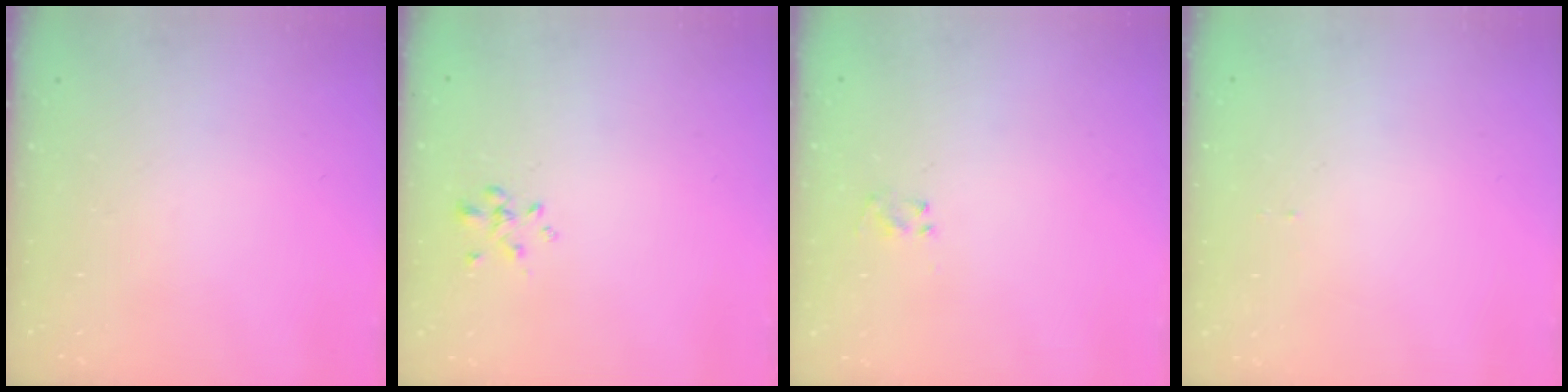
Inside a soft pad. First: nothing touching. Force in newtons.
{"total": 0.6, "press": 0.5, "slide": 0.3}
{"total": 2.3, "press": 2.1, "slide": 0.9}
{"total": 1.0, "press": 1.0, "slide": 0.1}